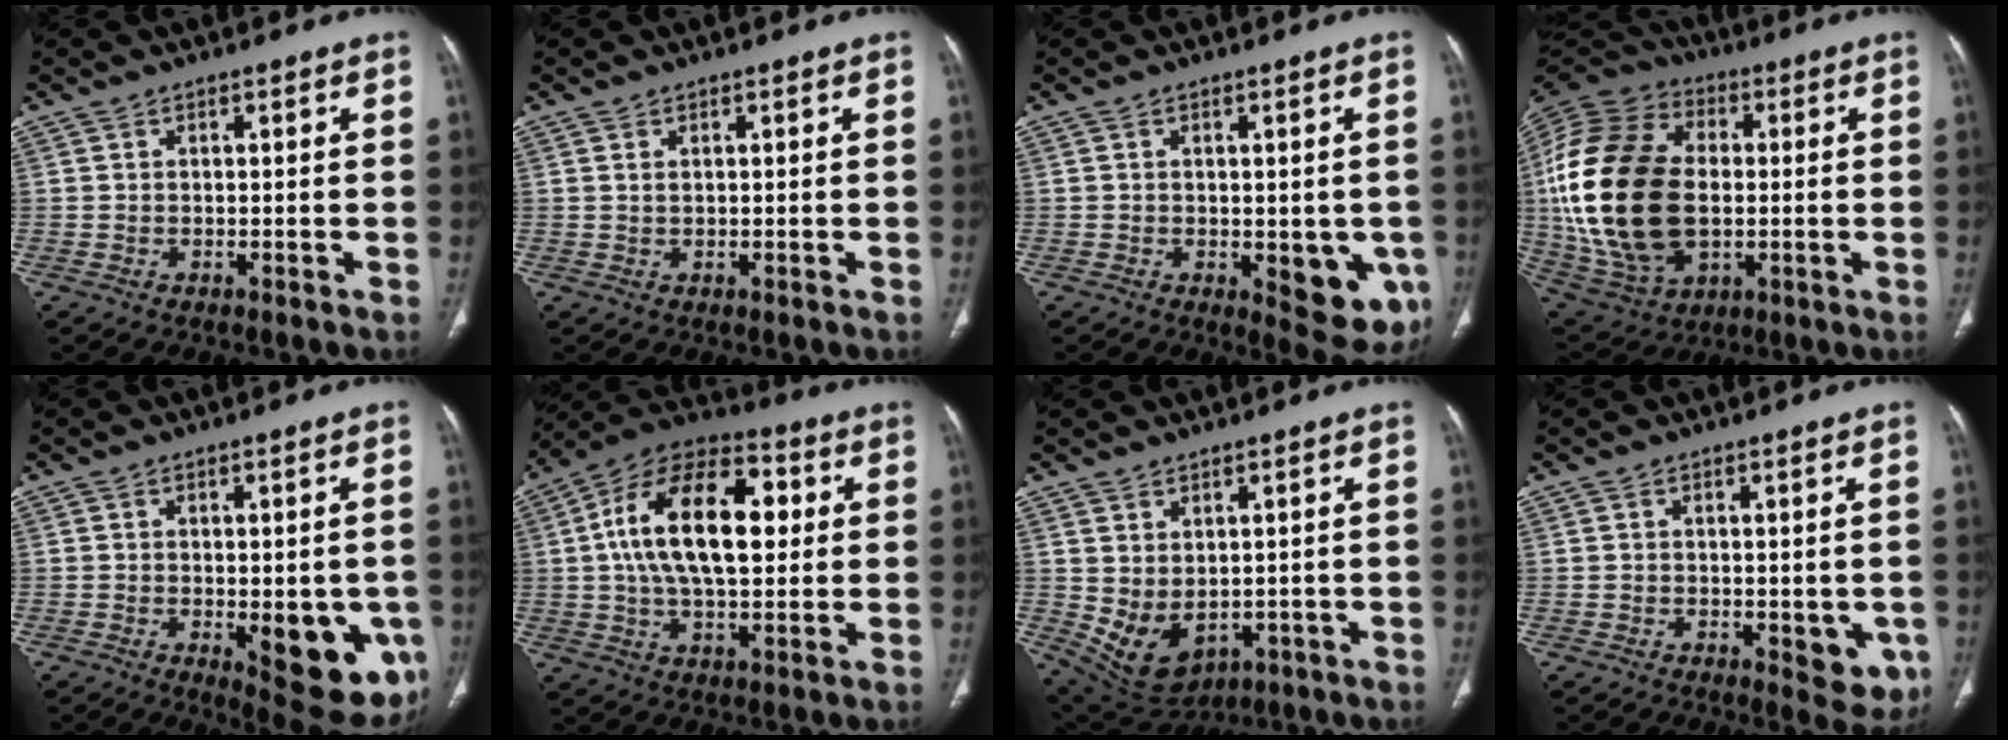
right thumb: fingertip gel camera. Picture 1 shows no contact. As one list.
[{"total": 0.7, "force": [0.3, 0.4, 0.5], "torque": [-0.014, 0.003, 0.007]}, {"total": 10.4, "force": [-2.6, 4.9, 8.8], "torque": [-0.075, -0.015, -0.021]}, {"total": 28.6, "force": [0.0, 18.4, 21.9], "torque": [-0.455, -0.003, 0.013]}, {"total": 14.3, "force": [-3.9, 6.0, 12.3], "torque": [-0.124, -0.014, -0.030]}, {"total": 20.4, "force": [3.0, 10.7, 17.1], "torque": [-0.281, 0.021, 0.043]}, {"total": 9.1, "force": [-0.5, 6.2, 6.7], "torque": [-0.107, -0.006, 0.026]}, {"total": 6.2, "force": [-1.5, 3.2, 5.1], "torque": [-0.035, -0.009, -0.010]}]